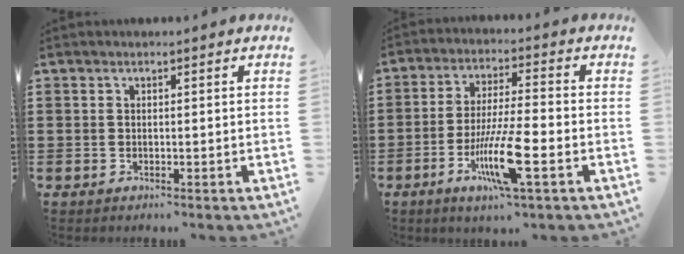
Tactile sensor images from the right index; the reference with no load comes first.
{"total": 10.3, "force": [-4.1, 1.4, 9.3], "torque": [-0.188, -0.013, -0.078]}